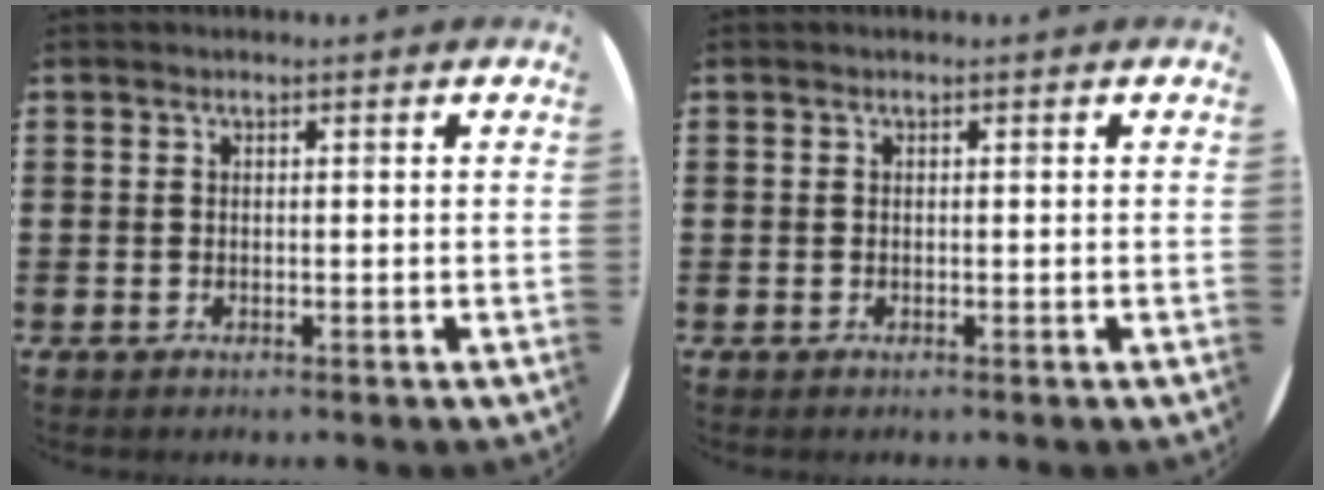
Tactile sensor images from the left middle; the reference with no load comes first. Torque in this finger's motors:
{"motor_torque": [-0.04, -0.09, 0.00, 0.02]}